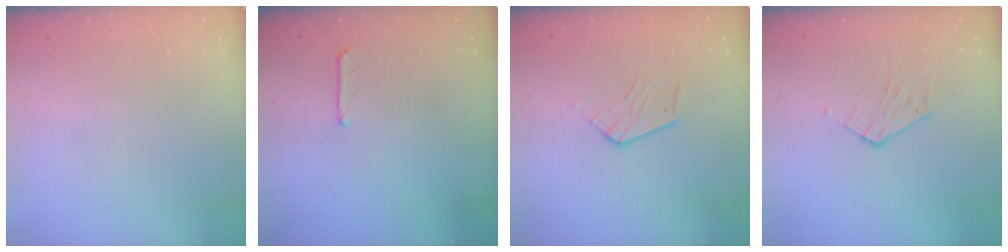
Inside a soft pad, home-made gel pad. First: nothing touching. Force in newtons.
{"total": 5.1, "press": 5.1, "slide": 0.4}
{"total": 7.3, "press": 7.3, "slide": 0.3}
{"total": 5.6, "press": 5.6, "slide": 0.4}